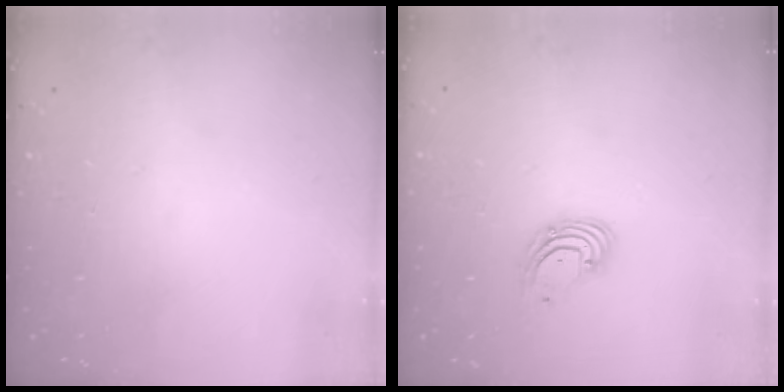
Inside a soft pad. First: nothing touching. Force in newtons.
{"total": 3.3, "press": 3.3, "slide": 0.4}